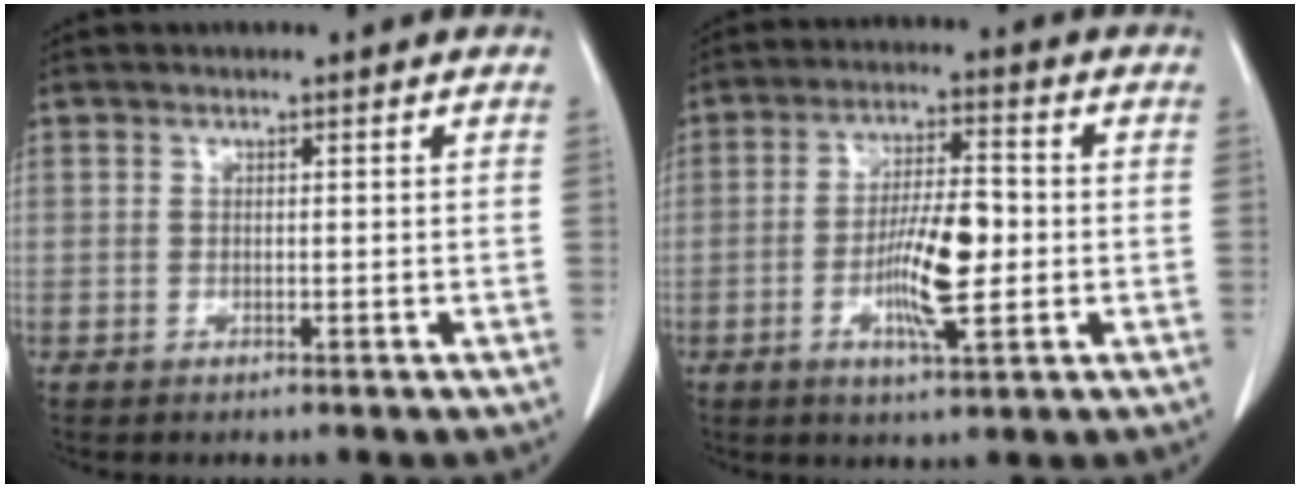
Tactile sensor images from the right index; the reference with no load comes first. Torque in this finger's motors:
{"motor_torque": [0.67, 0.35, 0.18, 0.13]}